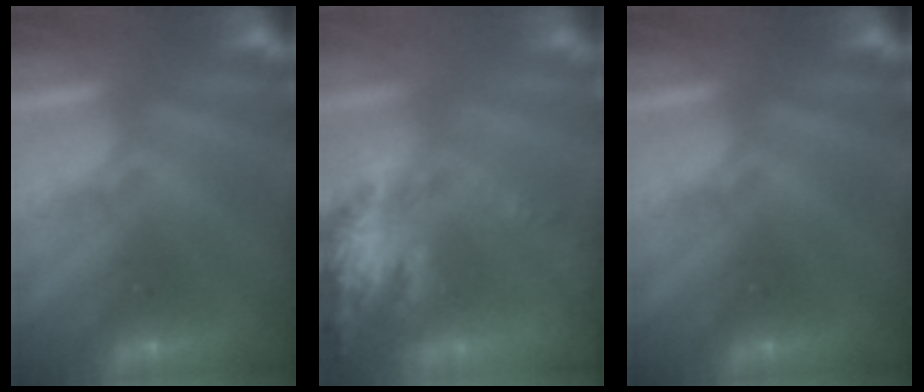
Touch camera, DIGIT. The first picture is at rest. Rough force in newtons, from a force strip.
{"total": 8.7}
{"total": 0.0}